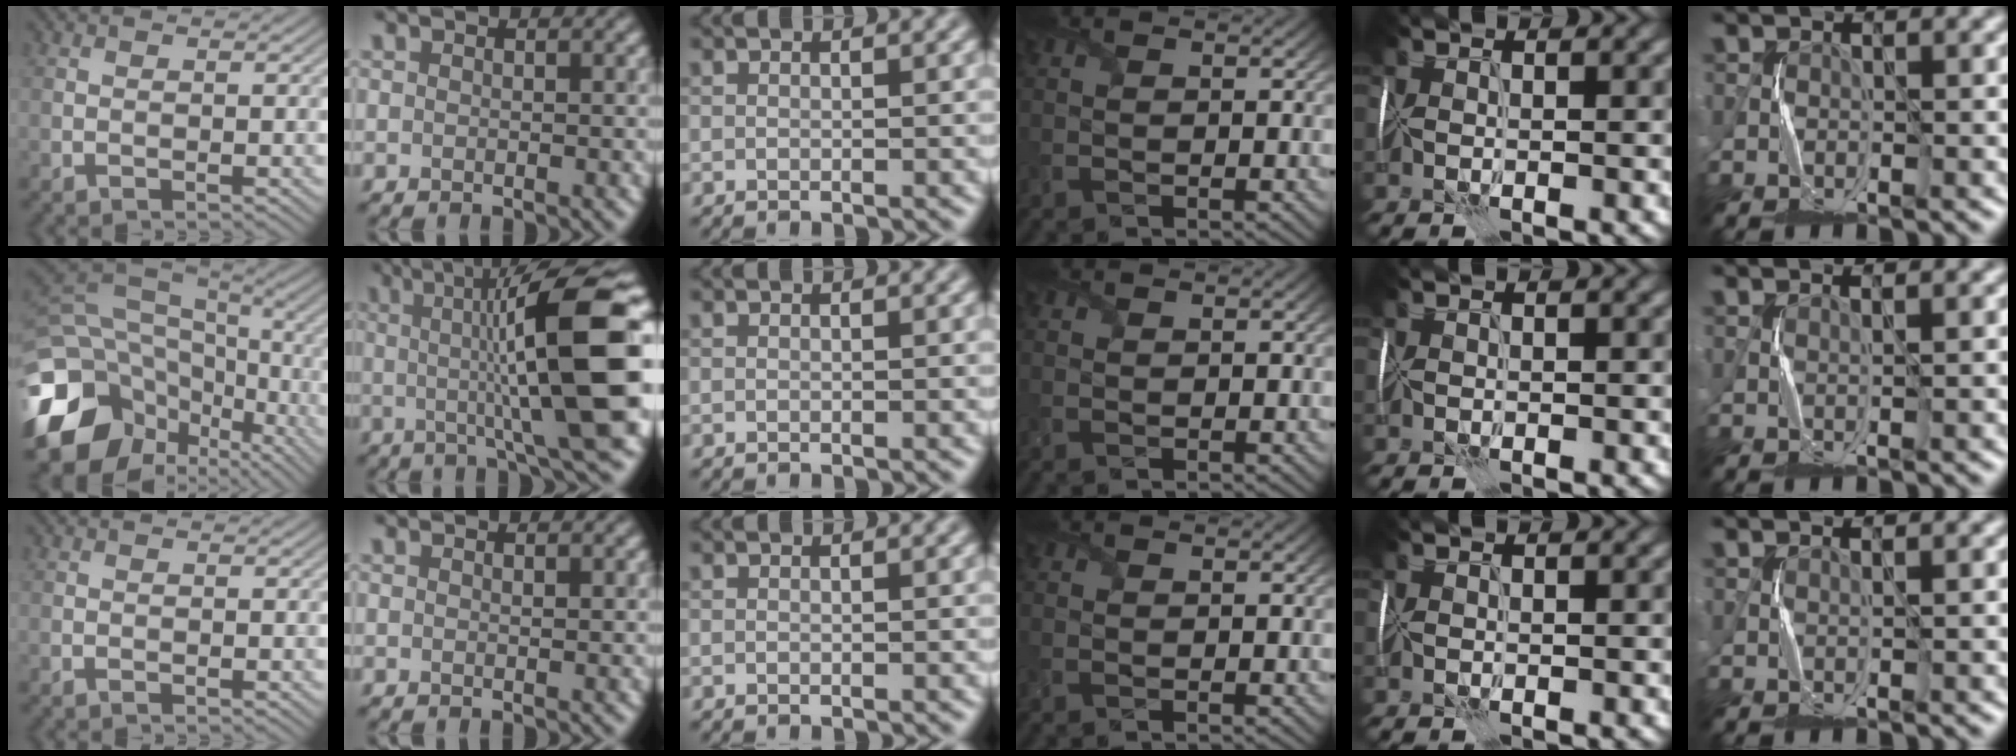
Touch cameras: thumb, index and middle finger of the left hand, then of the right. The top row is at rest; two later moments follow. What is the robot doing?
{"motion": "fold", "object": "tissue"}